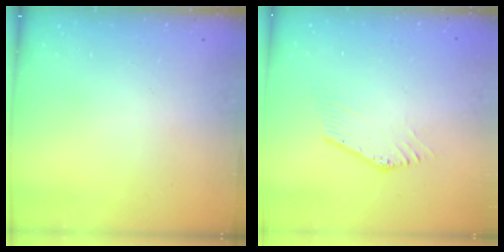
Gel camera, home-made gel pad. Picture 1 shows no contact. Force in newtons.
{"total": 1.4, "press": 1.4, "slide": 0.4}